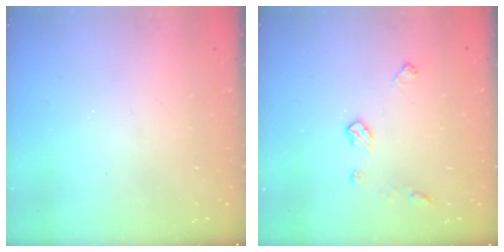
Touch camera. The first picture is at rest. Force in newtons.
{"total": 6.3, "press": 6.3, "slide": 0.1}